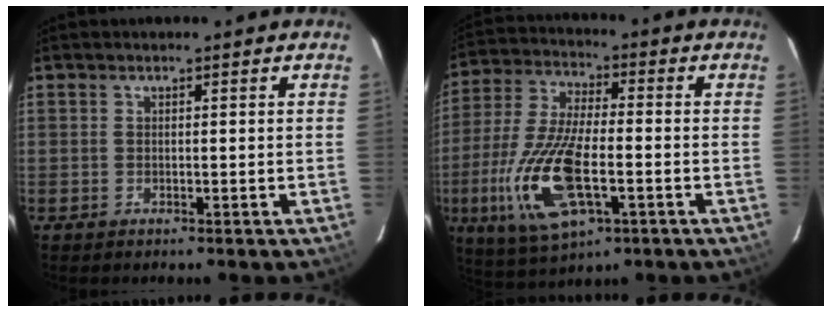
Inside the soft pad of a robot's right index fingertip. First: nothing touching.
{"total": 17.7, "force": [-5.3, 7.0, 15.4], "torque": [-0.337, -0.016, -0.098]}